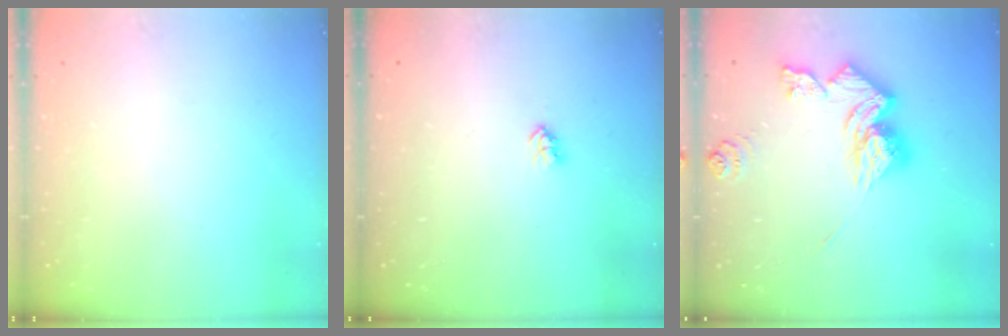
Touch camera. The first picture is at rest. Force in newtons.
{"total": 2.7, "press": 2.7, "slide": 0.4}
{"total": 13.3, "press": 13.3, "slide": 1.3}